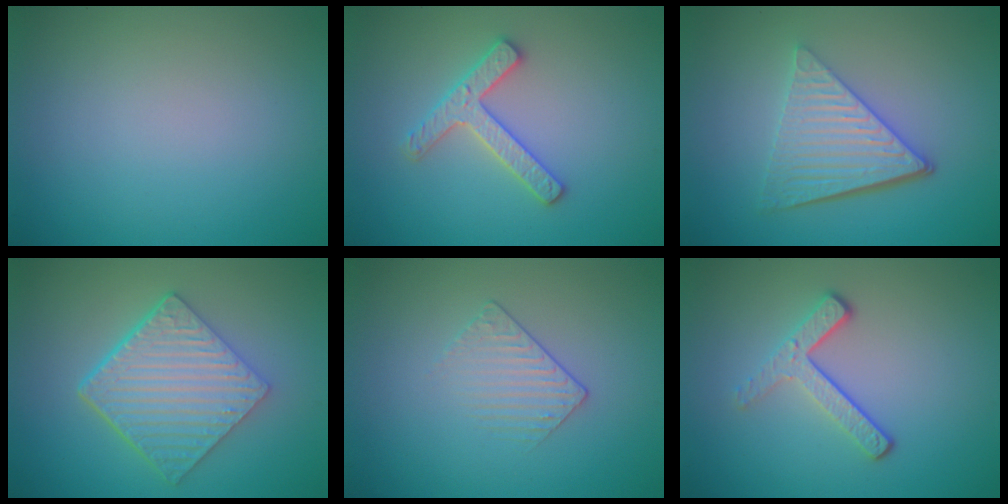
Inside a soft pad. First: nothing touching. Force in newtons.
{"total": 2.7, "press": 2.6, "slide": 0.5}
{"total": 5.5, "press": 3.9, "slide": 3.9}
{"total": 6.6, "press": 4.7, "slide": 4.6}
{"total": 1.4, "press": 0.9, "slide": 1.1}
{"total": 3.0, "press": 2.2, "slide": 2.1}